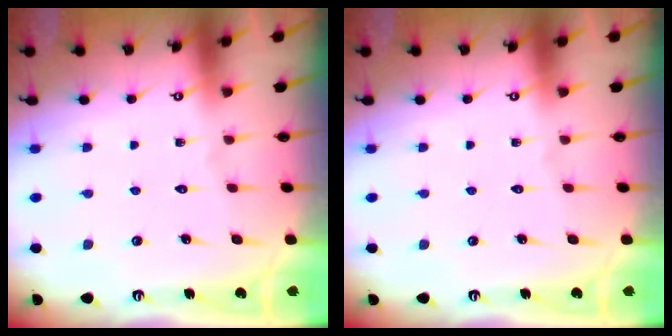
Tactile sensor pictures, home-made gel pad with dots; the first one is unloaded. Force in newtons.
{"total": 0.0}